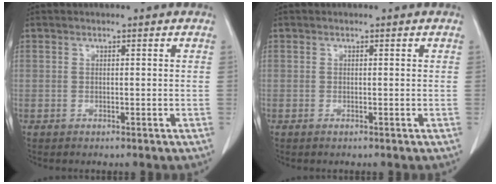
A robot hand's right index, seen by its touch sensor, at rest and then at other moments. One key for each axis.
{"total": 0.0}